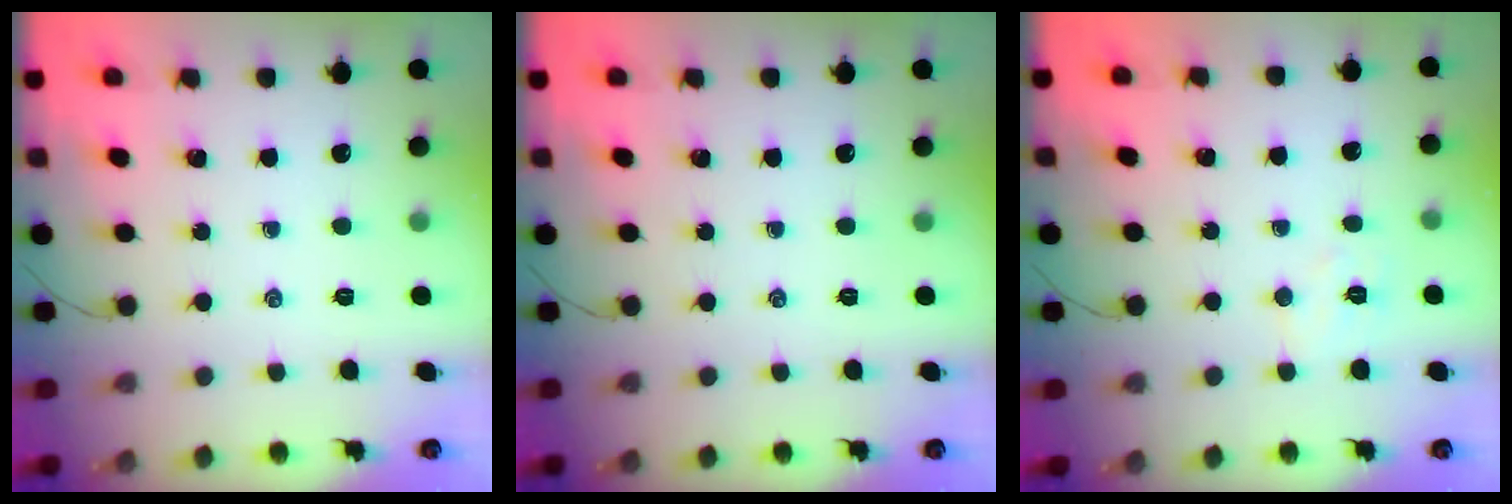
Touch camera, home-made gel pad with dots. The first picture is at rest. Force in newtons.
{"total": 0.0}
{"total": 5.9, "press": 5.8, "slide": 1.1}